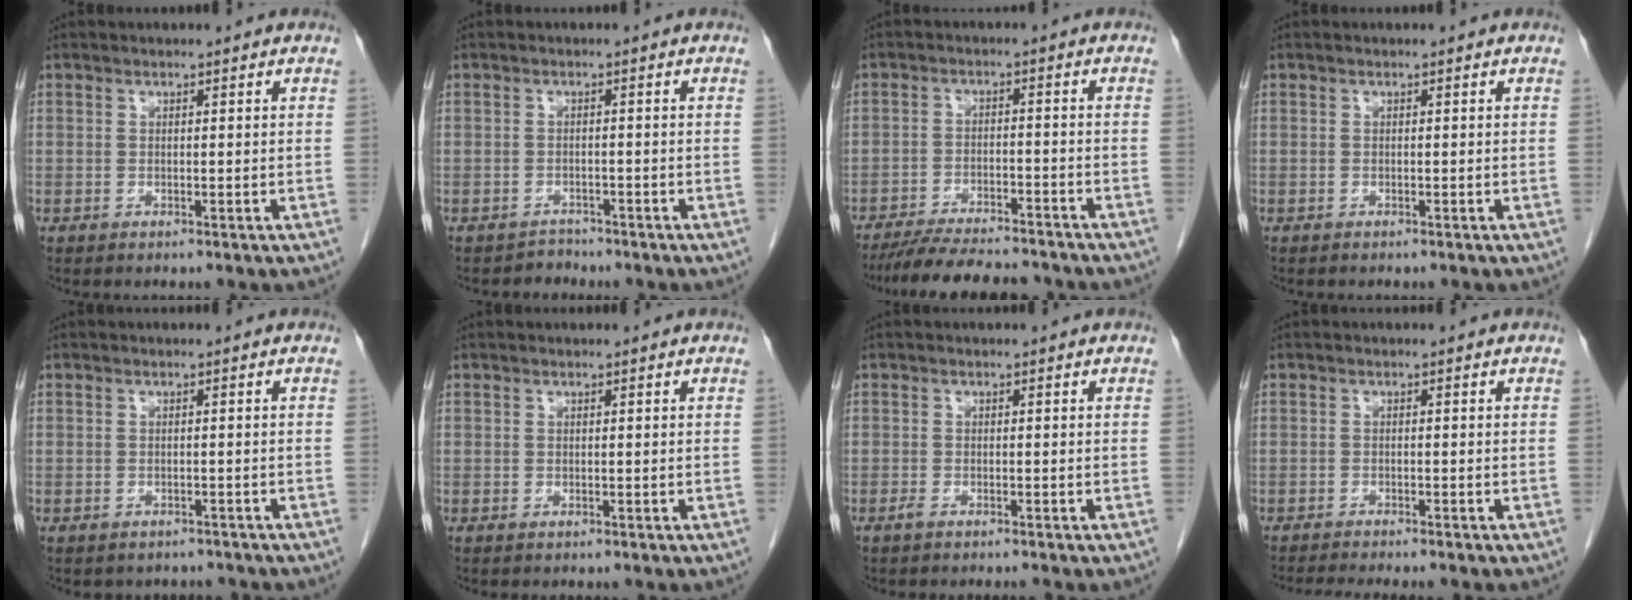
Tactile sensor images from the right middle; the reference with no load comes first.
{"total": 1.7, "force": [-1.4, 0.6, -0.8], "torque": [0.013, -0.001, -0.025]}
{"total": 13.0, "force": [-11.7, 1.9, 5.3], "torque": [-0.085, -0.009, -0.170]}
{"total": 0.0}
{"total": 3.2, "force": [-2.9, 1.5, 0.1], "torque": [-0.004, 0.003, -0.035]}
{"total": 0.0}
{"total": 1.2, "force": [-1.1, 0.0, 0.6], "torque": [-0.014, -0.002, -0.018]}
{"total": 5.5, "force": [-4.9, -0.1, 2.5], "torque": [-0.032, -0.014, -0.075]}